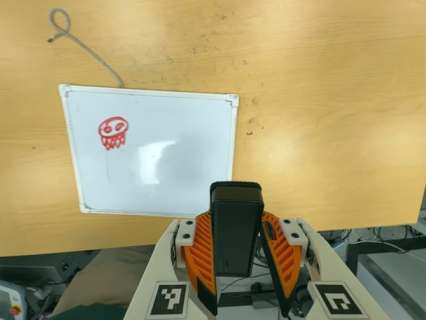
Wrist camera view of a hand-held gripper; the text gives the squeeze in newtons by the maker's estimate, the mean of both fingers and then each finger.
{"total": 6.5, "left": 5.0, "right": 8.0}